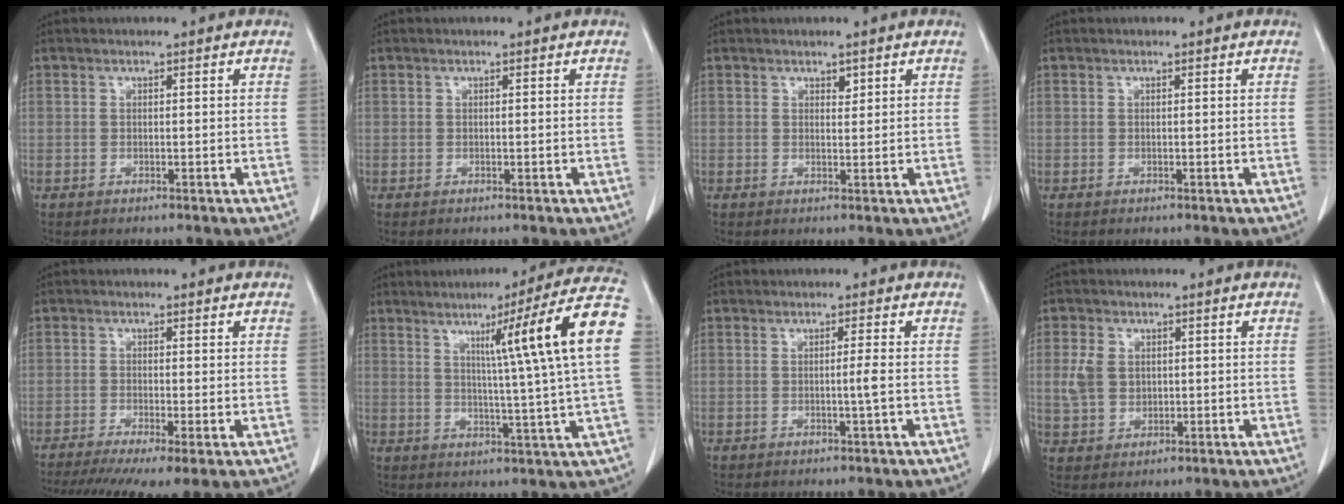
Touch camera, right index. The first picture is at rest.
{"total": 0.0}
{"total": 1.0, "force": [0.7, 0.5, 0.6], "torque": [-0.006, -0.005, 0.009]}
{"total": 0.0}
{"total": 8.9, "force": [-5.8, 1.4, 6.6], "torque": [-0.107, -0.014, -0.095]}
{"total": 16.3, "force": [3.9, -2.1, 15.7], "torque": [-0.208, 0.008, 0.046]}
{"total": 1.6, "force": [-0.3, -0.6, 1.4], "torque": [-0.022, -0.002, -0.005]}
{"total": 4.7, "force": [0.9, 3.7, 2.9], "torque": [-0.070, 0.011, 0.022]}